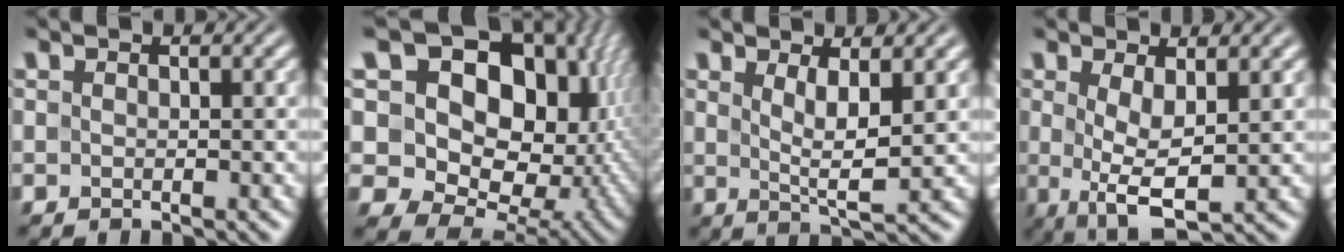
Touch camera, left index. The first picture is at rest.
{"total": 21.3, "force": [6.9, 14.2, 14.3], "torque": [-0.238, 0.038, 0.140]}
{"total": 3.5, "force": [1.4, 0.9, 3.1], "torque": [-0.060, -0.013, 0.029]}
{"total": 4.4, "force": [0.5, 1.4, 4.2], "torque": [-0.080, -0.009, 0.012]}